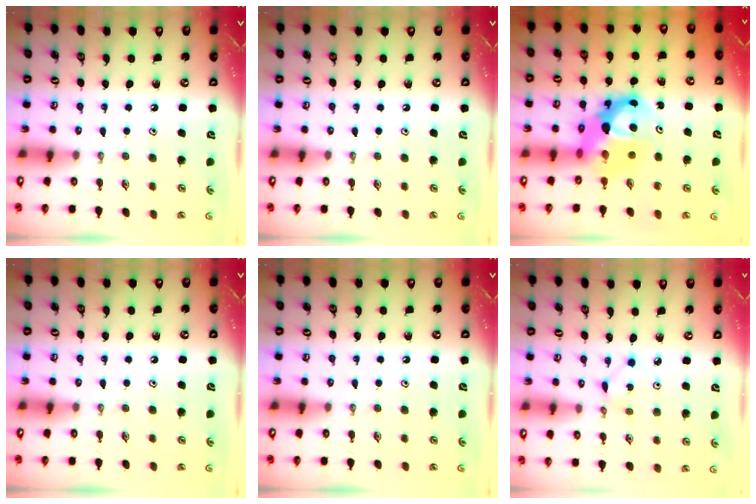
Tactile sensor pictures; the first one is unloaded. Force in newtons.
{"total": 0.0}
{"total": 9.7, "press": 9.7, "slide": 0.8}
{"total": 0.0}
{"total": 0.0}
{"total": 1.1, "press": 1.1, "slide": 0.1}